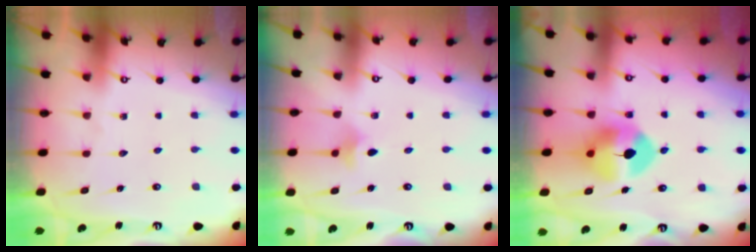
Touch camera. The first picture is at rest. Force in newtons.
{"total": 4.2, "press": 4.1, "slide": 1.0}
{"total": 9.0, "press": 9.0, "slide": 0.6}